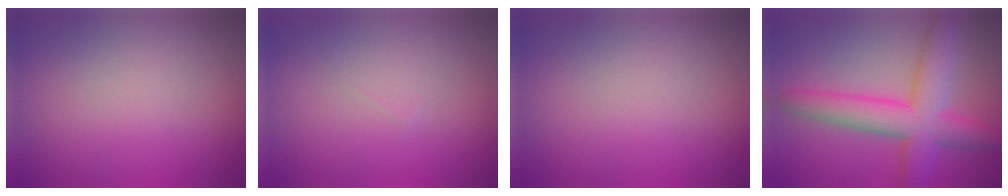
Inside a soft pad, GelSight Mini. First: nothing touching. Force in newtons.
{"total": 0.0}
{"total": 0.0}
{"total": 7.6, "press": 7.6, "slide": 0.3}